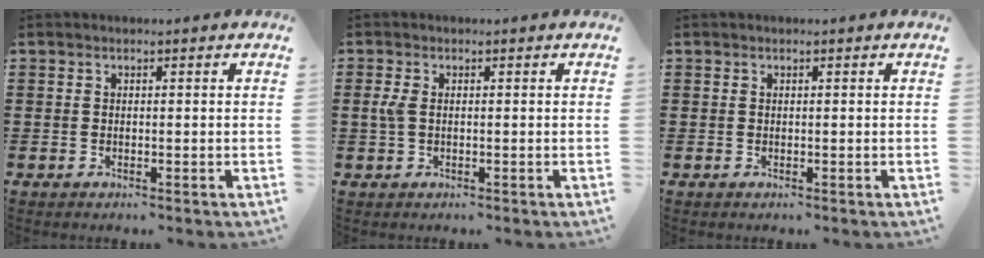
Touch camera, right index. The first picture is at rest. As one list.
[{"total": 2.4, "force": [0.2, 1.2, 2.0], "torque": [-0.064, -0.003, -0.006]}, {"total": 0.0}]